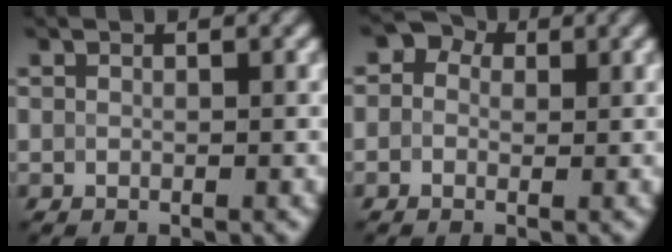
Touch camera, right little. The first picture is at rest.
{"total": 5.8, "force": [1.9, 5.1, 2.1], "torque": [-0.071, 0.039, -0.001]}